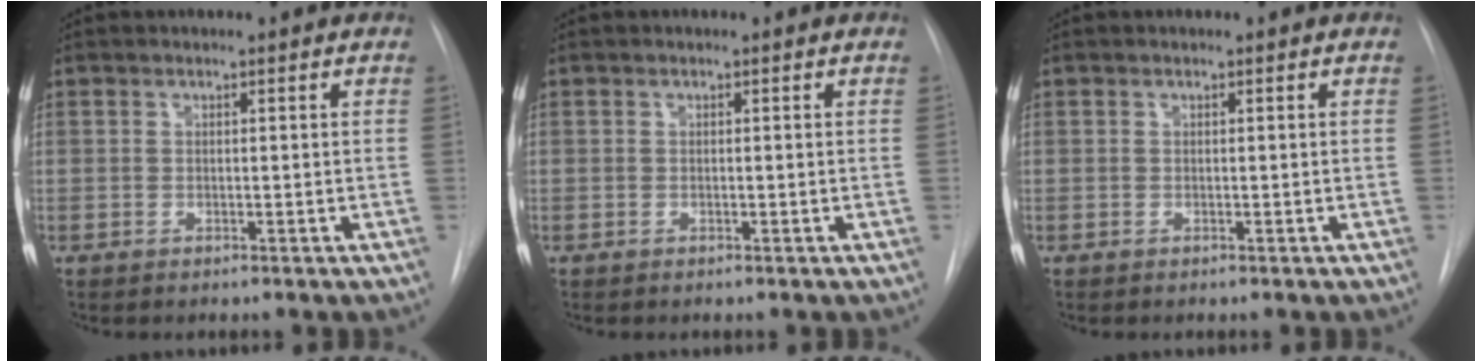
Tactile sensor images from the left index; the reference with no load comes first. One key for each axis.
{"total": 0.0}
{"total": 0.0}